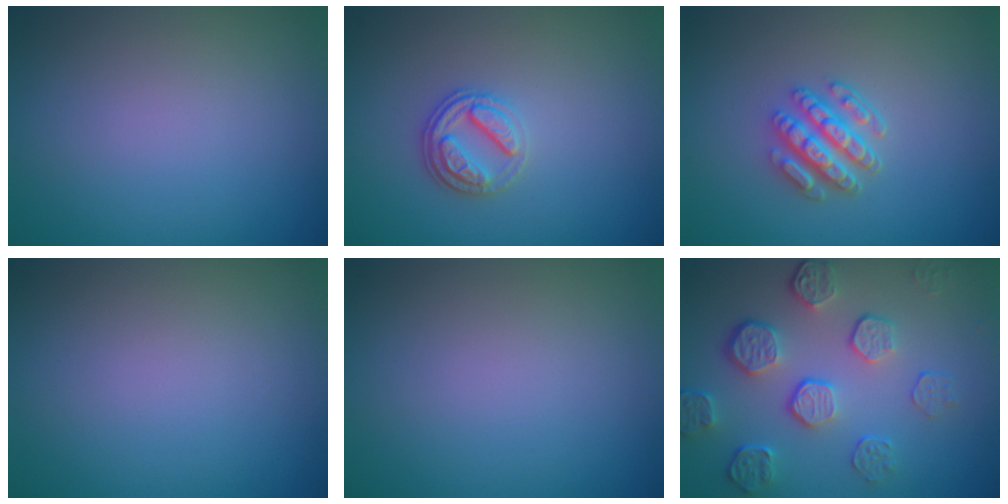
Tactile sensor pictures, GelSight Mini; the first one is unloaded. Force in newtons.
{"total": 2.8, "press": 2.6, "slide": 1.1}
{"total": 3.8, "press": 3.2, "slide": 2.0}
{"total": 0.0}
{"total": 0.0}
{"total": 5.3, "press": 3.8, "slide": 3.7}